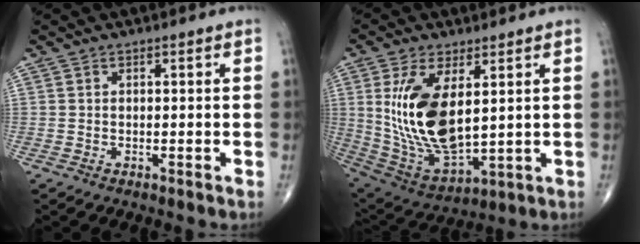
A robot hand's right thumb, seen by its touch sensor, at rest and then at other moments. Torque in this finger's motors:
{"motor_torque": [-0.15, 0.80, 1.44, 0.28, 0.37]}